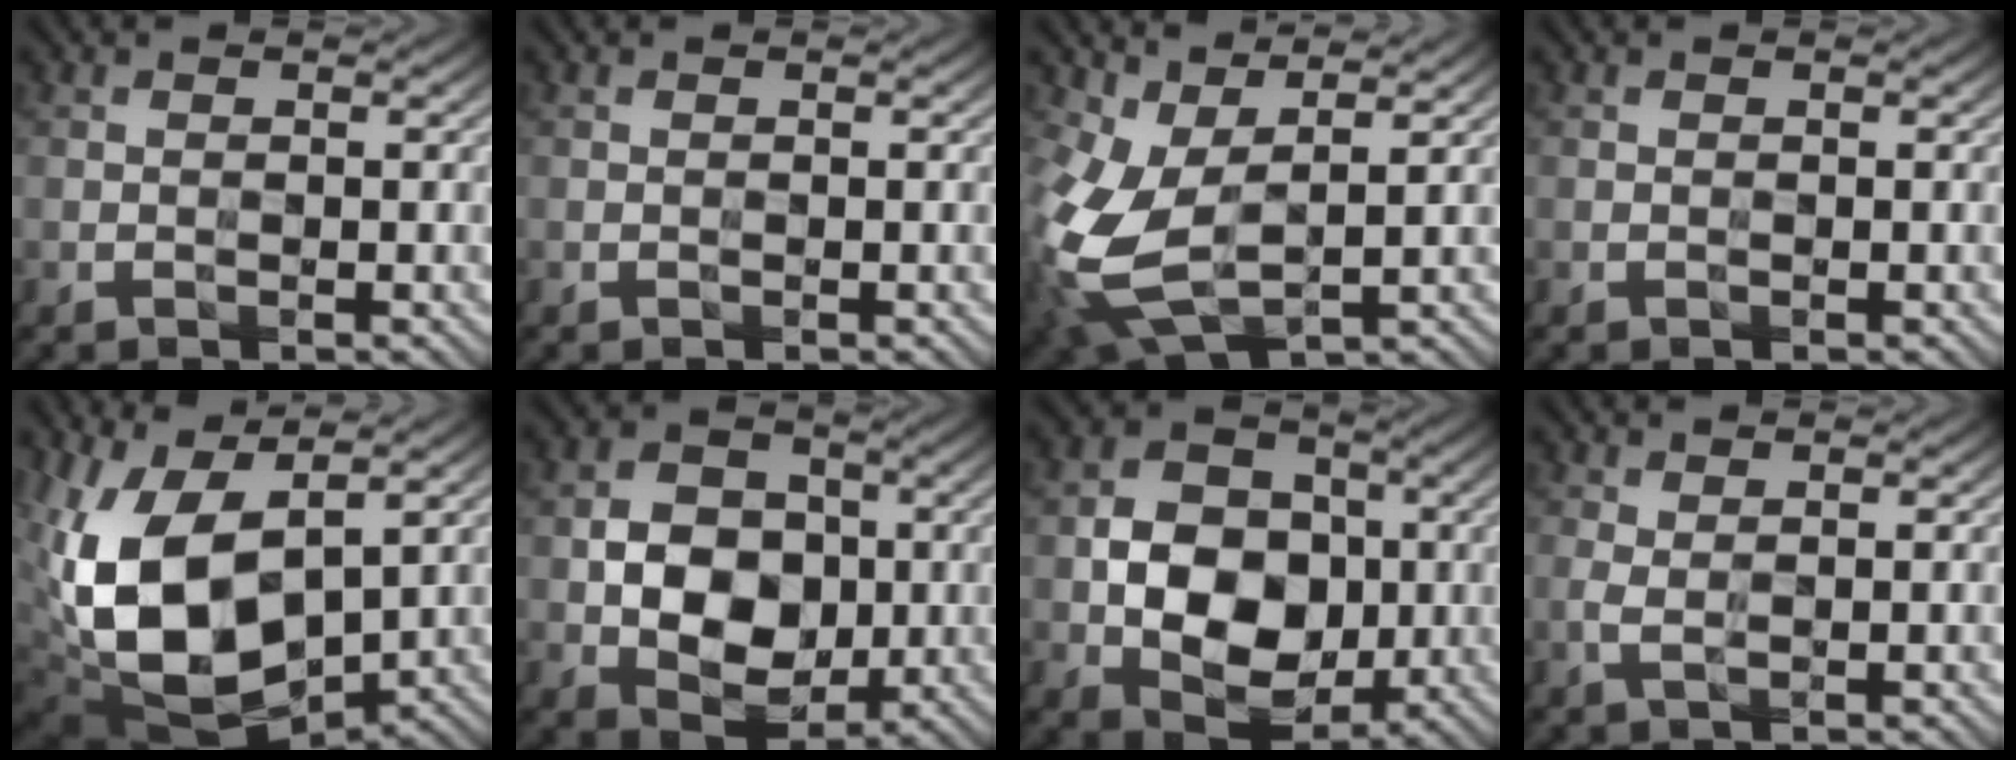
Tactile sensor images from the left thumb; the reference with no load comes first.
{"total": 0.0}
{"total": 11.8, "force": [0.6, 7.1, 9.4], "torque": [-0.264, -0.025, 0.020]}
{"total": 0.0}
{"total": 15.2, "force": [1.2, 9.0, 12.2], "torque": [-0.283, -0.017, 0.024]}
{"total": 8.8, "force": [-0.5, 6.9, 5.4], "torque": [-0.111, -0.003, -0.017]}
{"total": 10.5, "force": [-0.9, 8.1, 6.7], "torque": [-0.131, -0.004, -0.022]}
{"total": 1.7, "force": [0.4, 0.8, 1.5], "torque": [-0.045, 0.002, 0.004]}